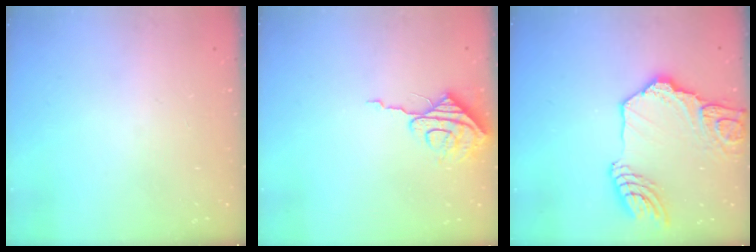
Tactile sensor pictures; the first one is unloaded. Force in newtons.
{"total": 7.9, "press": 7.9, "slide": 0.7}
{"total": 20.0, "press": 19.8, "slide": 2.6}